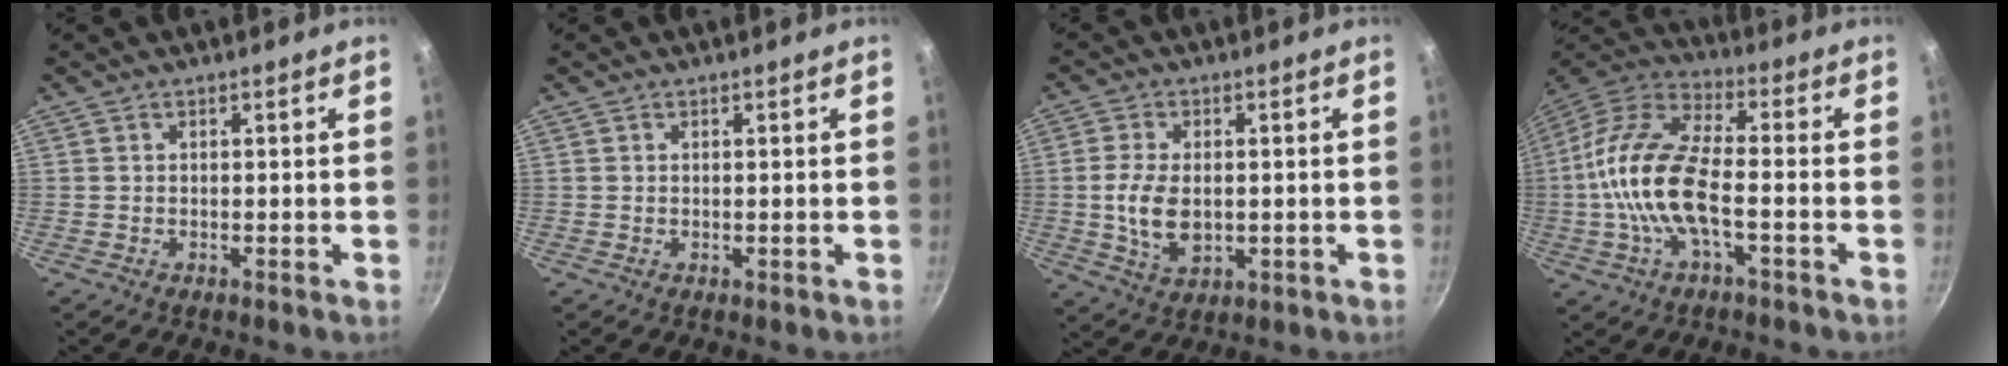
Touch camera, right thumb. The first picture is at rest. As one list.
[{"total": 0.0}, {"total": 8.5, "force": [-0.3, 5.3, 6.7], "torque": [-0.126, -0.002, 0.001]}, {"total": 17.0, "force": [-2.9, 7.3, 15.0], "torque": [-0.292, 0.037, -0.075]}]